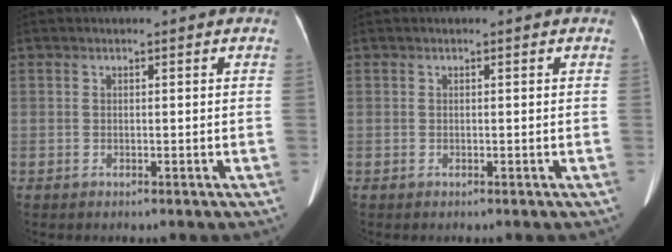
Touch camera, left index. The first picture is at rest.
{"total": 0.0}